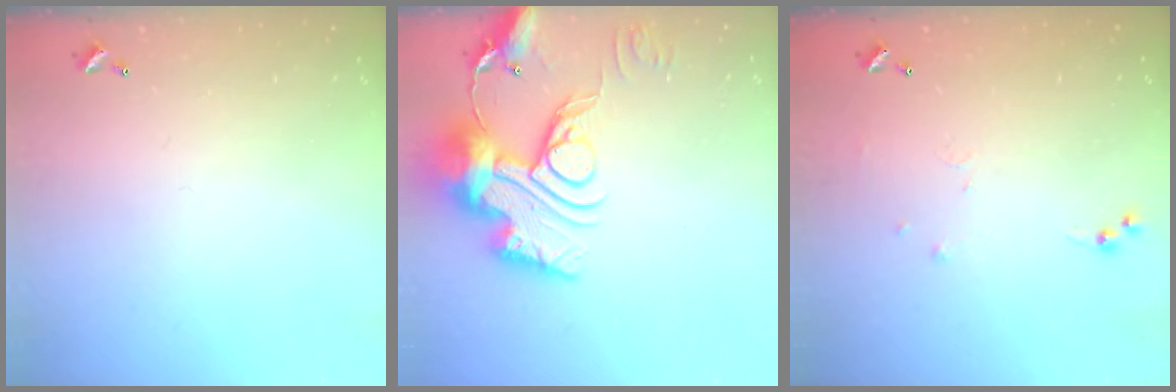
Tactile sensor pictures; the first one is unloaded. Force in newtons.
{"total": 18.7, "press": 18.6, "slide": 1.7}
{"total": 5.1, "press": 5.1, "slide": 0.6}